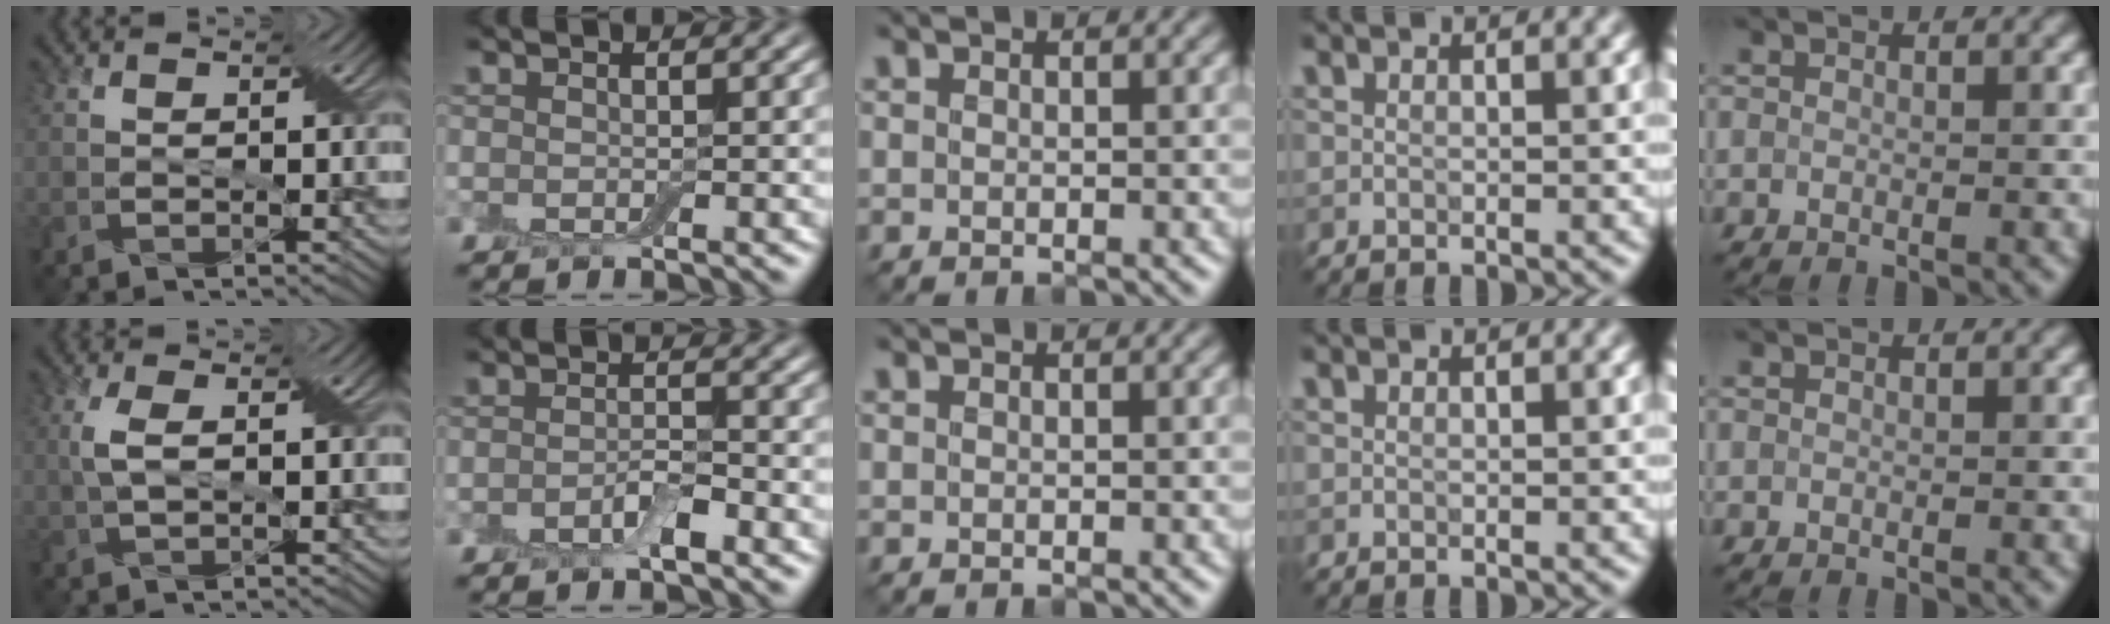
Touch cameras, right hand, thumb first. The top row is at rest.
{"thumb": {"total": 2.8, "force": [0.4, 0.8, 2.6], "torque": [-0.067, 0.008, 0.008]}, "index": {"total": 2.0, "force": [-1.0, 0.6, 1.6], "torque": [-0.031, 0.001, -0.020]}}